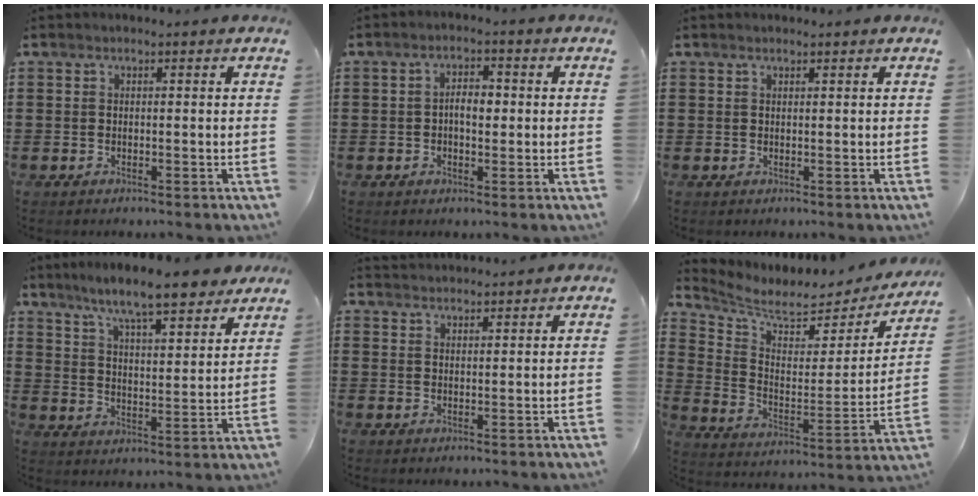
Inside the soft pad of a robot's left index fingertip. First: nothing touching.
{"total": 3.5, "force": [-0.2, 1.8, 3.1], "torque": [-0.051, 0.004, -0.008]}
{"total": 0.8, "force": [0.5, 0.5, -0.3], "torque": [0.005, 0.001, 0.011]}
{"total": 8.2, "force": [7.3, 0.5, 3.8], "torque": [-0.092, -0.038, 0.123]}
{"total": 1.9, "force": [1.9, 0.0, -0.6], "torque": [0.006, -0.003, 0.037]}
{"total": 5.2, "force": [4.7, 1.3, 1.6], "torque": [-0.062, -0.051, 0.080]}